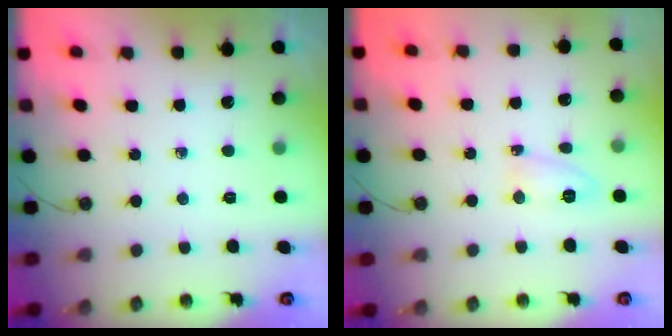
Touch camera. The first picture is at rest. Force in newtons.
{"total": 4.4, "press": 4.3, "slide": 0.9}